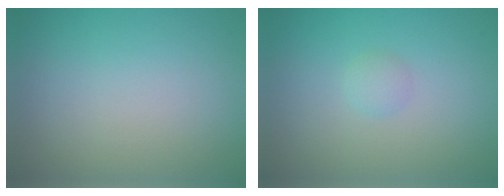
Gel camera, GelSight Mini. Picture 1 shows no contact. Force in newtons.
{"total": 0.8, "press": 0.8, "slide": 0.1}